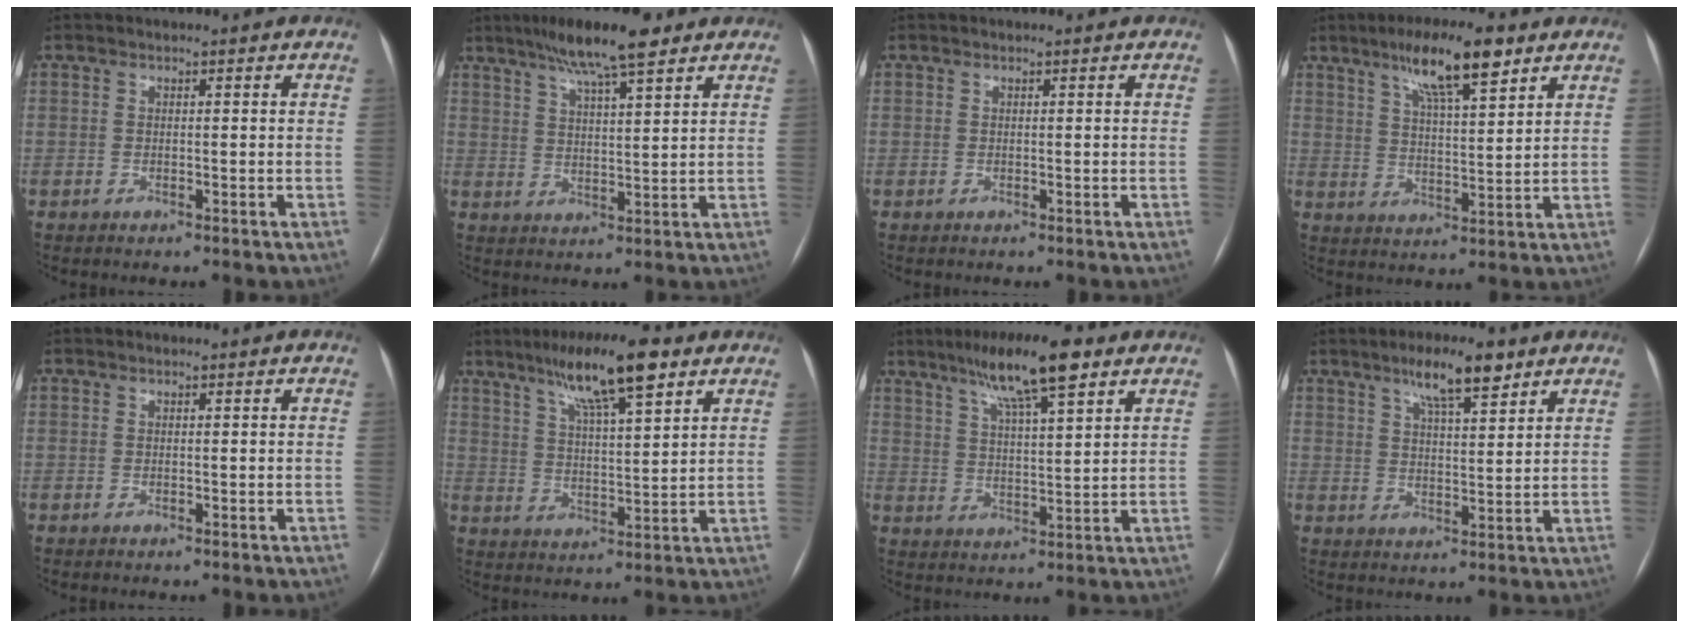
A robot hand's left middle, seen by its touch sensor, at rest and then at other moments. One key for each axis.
{"total": 11.0, "fx": 7.8, "fy": 1.3, "fz": 7.7, "tx": -0.129, "ty": 0.019, "tz": 0.129}
{"total": 0.0}
{"total": 10.9, "fx": 7.0, "fy": 1.9, "fz": 8.2, "tx": -0.144, "ty": 0.011, "tz": 0.118}
{"total": 0.0}
{"total": 12.2, "fx": 7.7, "fy": 1.5, "fz": 9.3, "tx": -0.165, "ty": 0.015, "tz": 0.130}
{"total": 11.4, "fx": 7.4, "fy": 1.3, "fz": 8.7, "tx": -0.153, "ty": 0.015, "tz": 0.124}
{"total": 7.8, "fx": 5.2, "fy": 1.5, "fz": 5.6, "tx": -0.099, "ty": 0.008, "tz": 0.088}